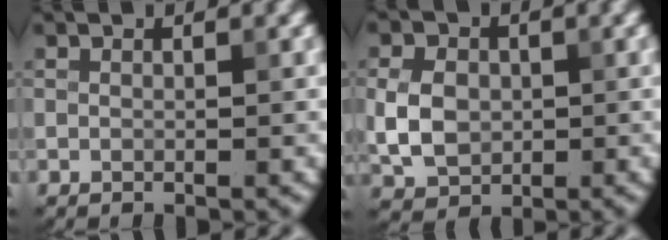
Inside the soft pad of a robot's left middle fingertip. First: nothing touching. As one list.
[{"total": 4.3, "force": [-0.2, 3.4, 2.6], "torque": [-0.057, 0.001, -0.005]}]